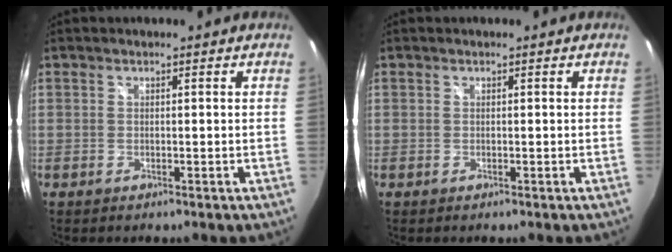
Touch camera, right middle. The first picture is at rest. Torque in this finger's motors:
{"motor_torque": [0.00, 0.00, 0.00, 0.00]}